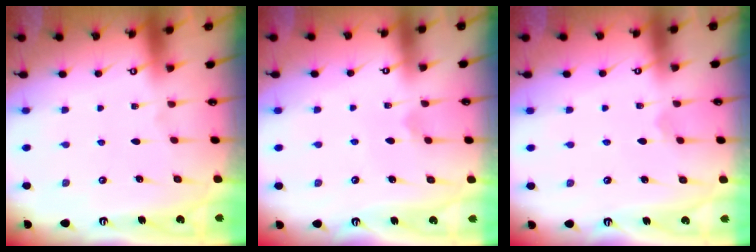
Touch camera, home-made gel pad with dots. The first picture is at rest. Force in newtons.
{"total": 3.7, "press": 3.7, "slide": 0.6}
{"total": 2.8, "press": 2.8, "slide": 0.3}